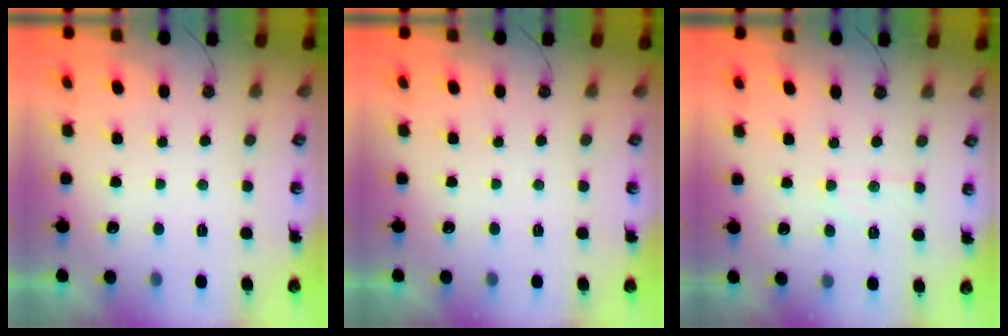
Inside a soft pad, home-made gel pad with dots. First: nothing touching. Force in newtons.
{"total": 0.0}
{"total": 6.4, "press": 6.4, "slide": 0.6}